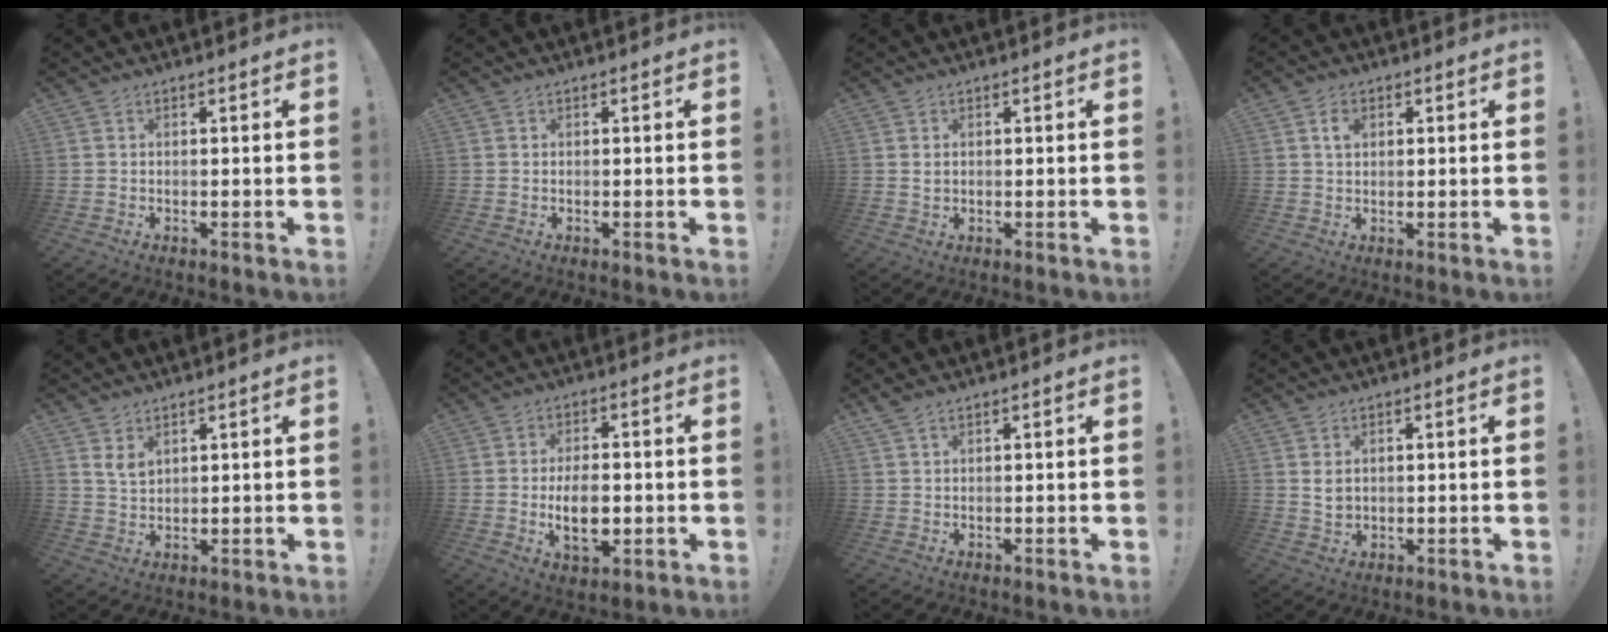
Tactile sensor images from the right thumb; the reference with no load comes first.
{"total": 0.0}
{"total": 1.3, "force": [0.4, 0.9, 0.8], "torque": [-0.010, 0.002, 0.006]}
{"total": 3.7, "force": [1.2, 2.4, 2.4], "torque": [-0.029, -0.003, 0.018]}
{"total": 4.1, "force": [2.5, 2.2, 2.3], "torque": [-0.027, -0.016, 0.043]}
{"total": 9.9, "force": [-1.6, 5.4, 8.1], "torque": [-0.129, -0.005, -0.029]}
{"total": 1.8, "force": [1.5, 0.5, 0.9], "torque": [-0.022, -0.005, 0.028]}
{"total": 5.1, "force": [1.1, 3.5, 3.6], "torque": [-0.068, -0.003, 0.018]}